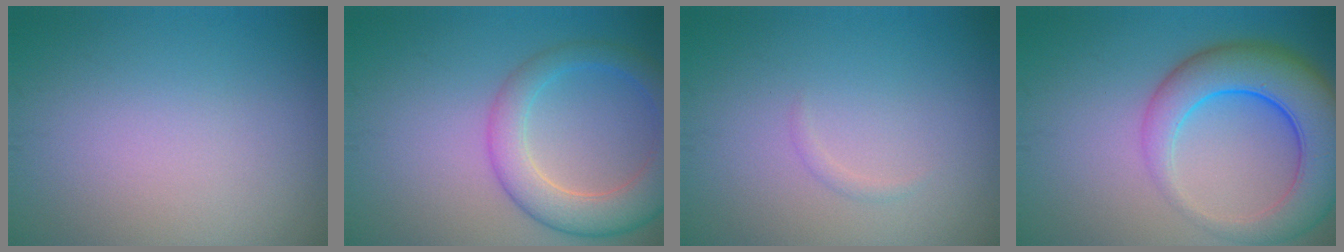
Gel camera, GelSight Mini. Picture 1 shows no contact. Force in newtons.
{"total": 5.4, "press": 5.4, "slide": 0.2}
{"total": 0.6, "press": 0.6, "slide": 0.0}
{"total": 8.2, "press": 8.2, "slide": 0.3}